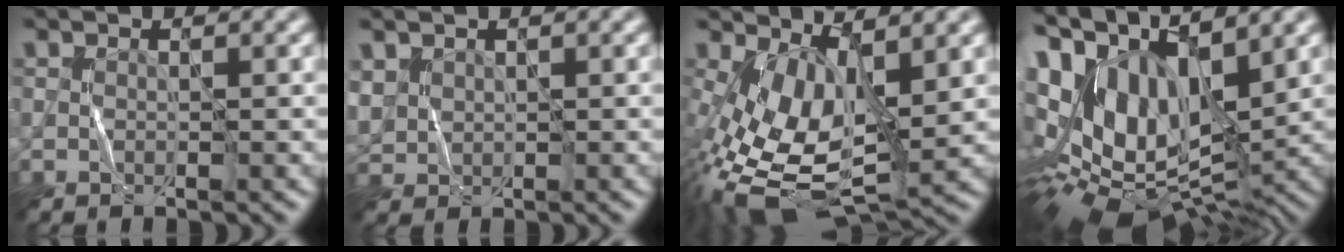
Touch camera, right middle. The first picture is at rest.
{"total": 2.0, "force": [1.0, 1.6, 0.7], "torque": [-0.023, 0.001, 0.026]}
{"total": 9.9, "force": [-0.6, 4.9, 8.6], "torque": [-0.179, -0.014, -0.007]}
{"total": 15.6, "force": [3.7, 7.9, 13.0], "torque": [-0.227, 0.008, 0.085]}